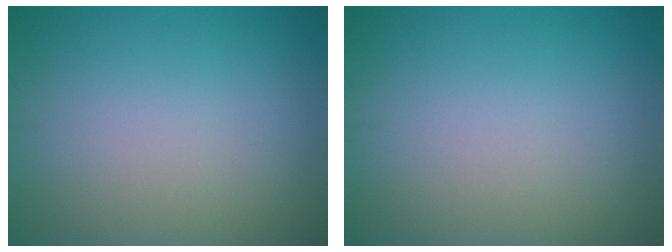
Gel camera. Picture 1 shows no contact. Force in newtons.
{"total": 0.0}